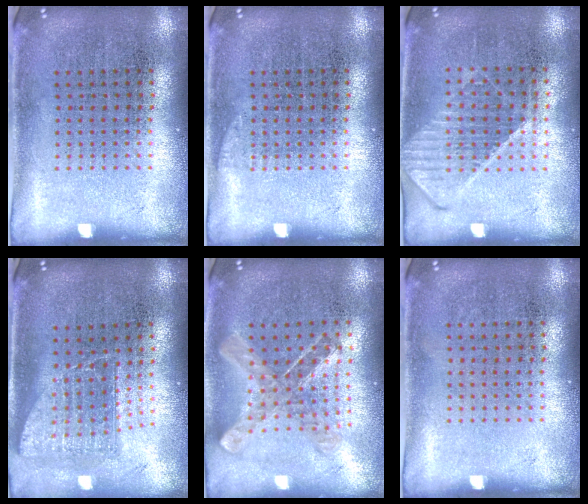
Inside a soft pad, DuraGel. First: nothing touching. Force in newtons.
{"total": 0.6, "press": 0.6, "slide": 0.2}
{"total": 1.1, "press": 1.1, "slide": 0.4}
{"total": 1.5, "press": 1.2, "slide": 0.9}
{"total": 0.9, "press": 0.9, "slide": 0.1}
{"total": 0.0}